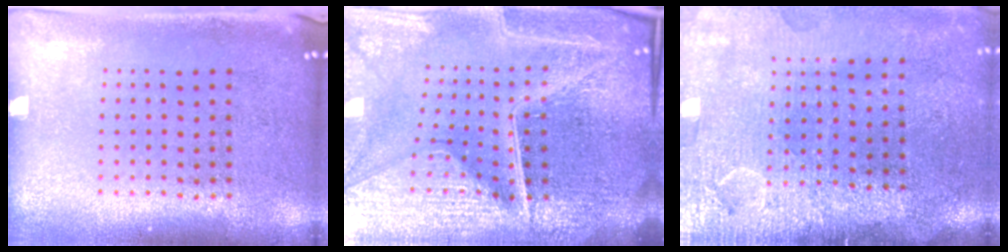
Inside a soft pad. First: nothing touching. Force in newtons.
{"total": 7.1, "press": 6.3, "slide": 3.4}
{"total": 4.3, "press": 3.7, "slide": 2.2}